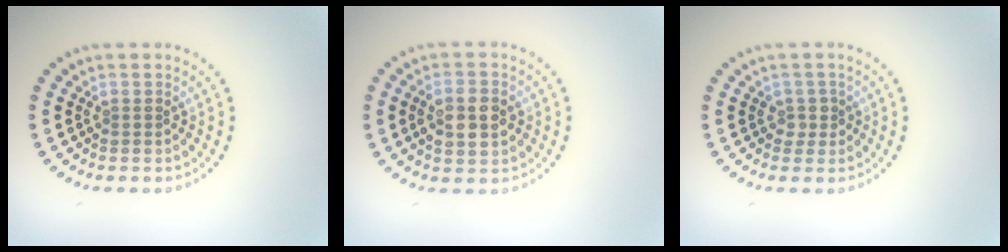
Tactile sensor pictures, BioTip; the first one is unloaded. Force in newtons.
{"total": 3.9, "press": 3.9, "slide": 0.2}
{"total": 1.3, "press": 1.1, "slide": 0.7}